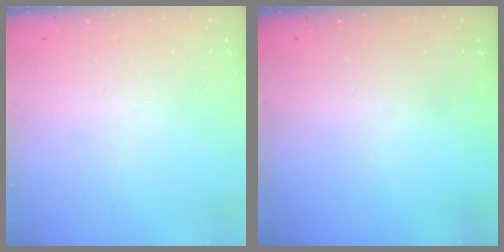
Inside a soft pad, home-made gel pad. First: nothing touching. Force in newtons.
{"total": 0.0}